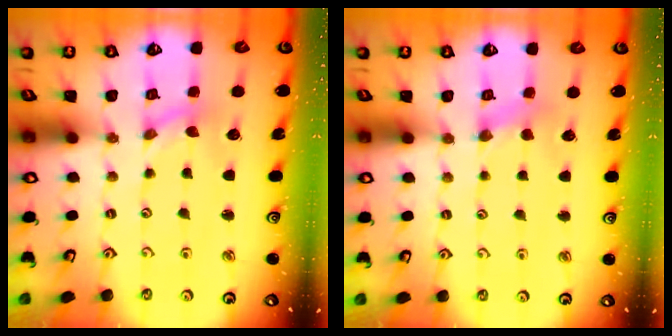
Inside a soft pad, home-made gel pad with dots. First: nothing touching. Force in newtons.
{"total": 2.7, "press": 2.7, "slide": 0.4}